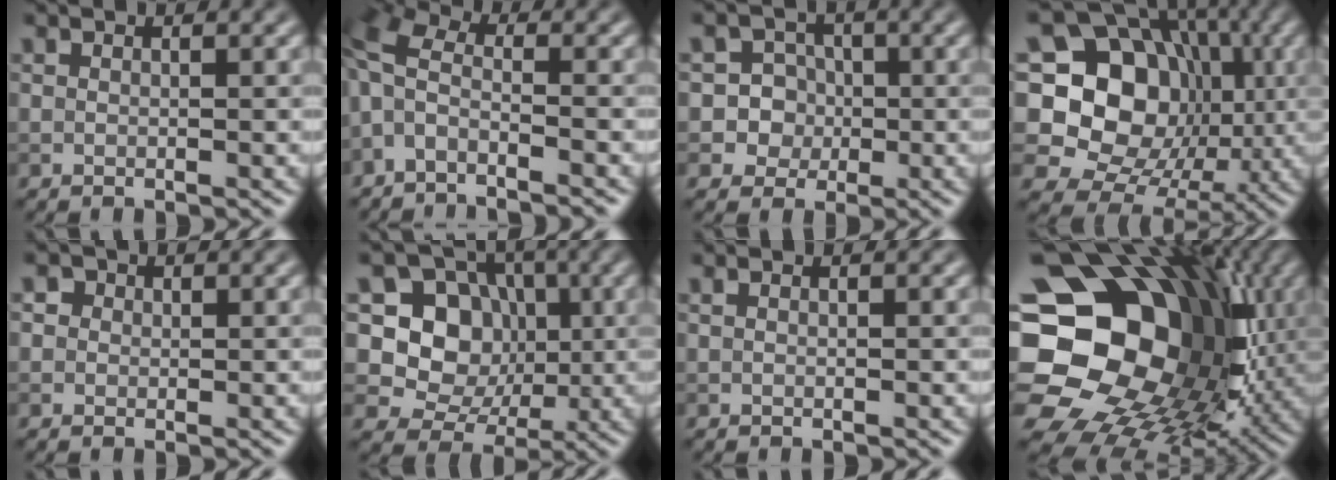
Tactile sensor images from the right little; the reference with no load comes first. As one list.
[{"total": 4.7, "force": [-2.7, 1.9, 3.3], "torque": [-0.073, 0.006, -0.059]}, {"total": 5.5, "force": [-0.7, 5.3, 1.6], "torque": [-0.009, 0.035, -0.024]}, {"total": 16.1, "force": [1.0, 13.9, 8.0], "torque": [-0.152, 0.028, 0.004]}, {"total": 2.1, "force": [0.9, 1.6, 0.9], "torque": [-0.019, 0.005, 0.009]}, {"total": 7.7, "force": [0.4, 6.6, 4.0], "torque": [-0.057, -0.004, -0.009]}, {"total": 0.0}, {"total": 21.1, "force": [0.3, 17.6, 11.7], "torque": [-0.209, -0.010, 0.001]}]